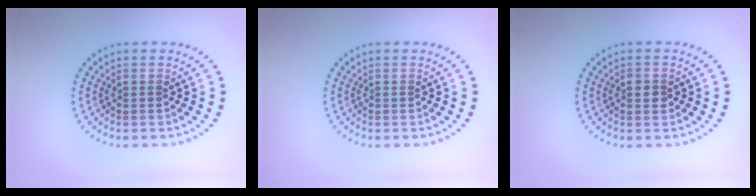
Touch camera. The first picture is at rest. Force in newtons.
{"total": 0.0}
{"total": 1.1, "press": 1.1, "slide": 0.1}